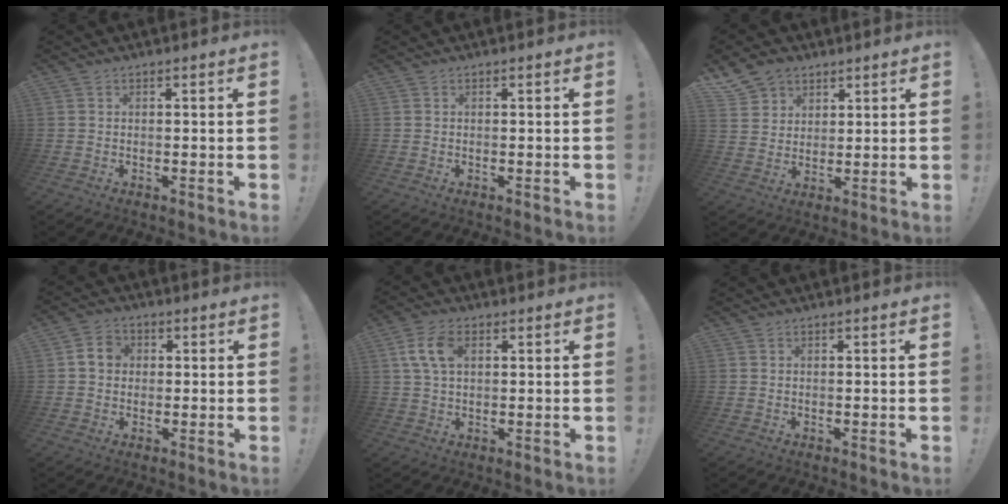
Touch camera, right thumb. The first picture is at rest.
{"total": 0.0}
{"total": 8.4, "force": [5.7, 5.8, 1.8], "torque": [-0.032, -0.034, 0.115]}
{"total": 5.8, "force": [0.5, 5.0, 3.0], "torque": [-0.044, 0.015, 0.012]}
{"total": 8.4, "force": [2.3, 5.0, 6.3], "torque": [-0.125, 0.005, 0.044]}
{"total": 0.0}